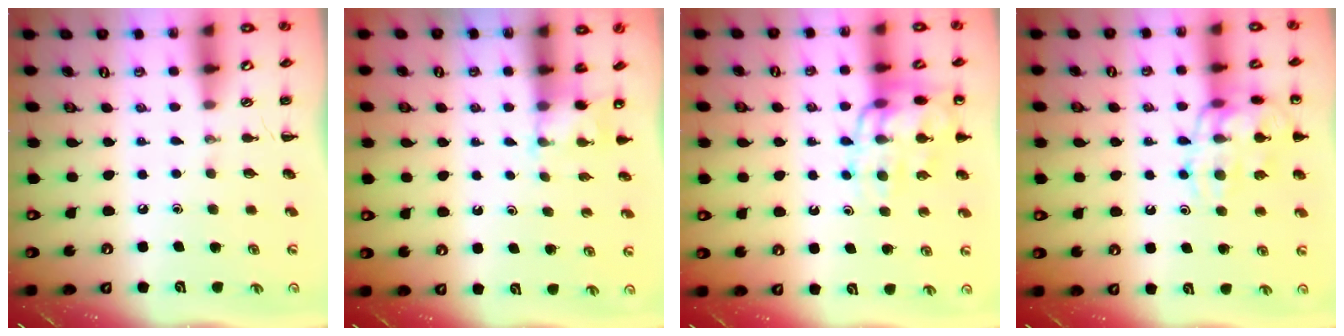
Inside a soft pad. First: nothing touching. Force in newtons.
{"total": 3.6, "press": 3.5, "slide": 0.9}
{"total": 13.5, "press": 13.4, "slide": 1.4}
{"total": 15.6, "press": 15.4, "slide": 2.1}